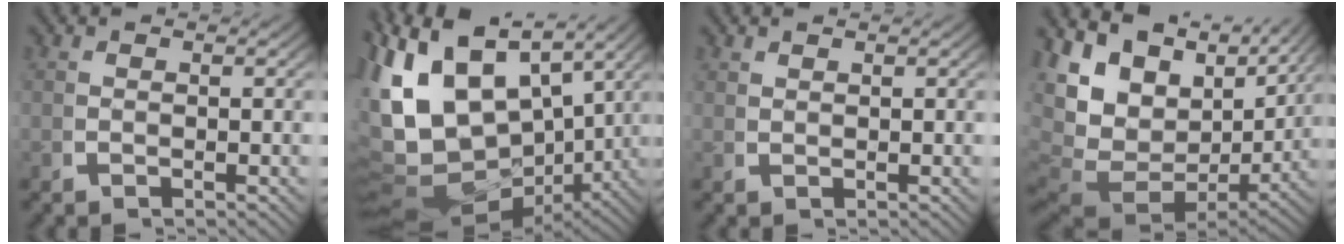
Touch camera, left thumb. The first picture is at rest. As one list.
[{"total": 19.8, "force": [0.6, 14.7, 13.2], "torque": [-0.312, -0.068, 0.039]}, {"total": 0.9, "force": [0.9, -0.1, 0.0], "torque": [0.002, 0.001, 0.023]}, {"total": 14.8, "force": [2.2, 10.4, 10.3], "torque": [-0.236, -0.039, 0.047]}]